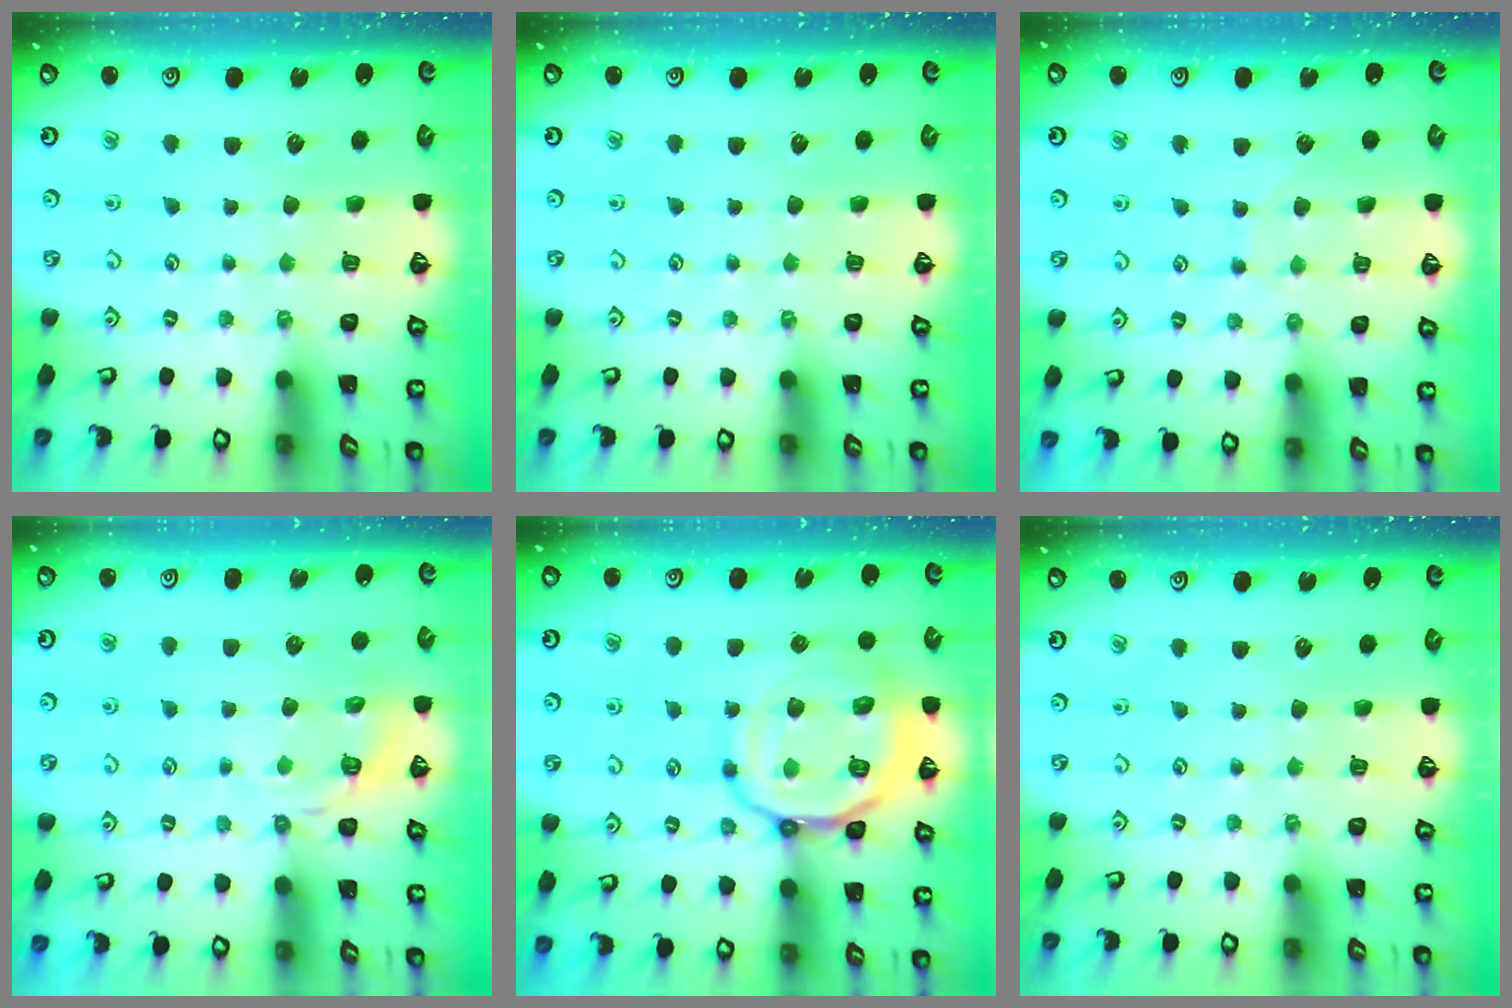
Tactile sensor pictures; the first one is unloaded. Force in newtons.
{"total": 0.0}
{"total": 6.6, "press": 6.6, "slide": 0.4}
{"total": 6.6, "press": 6.5, "slide": 0.5}
{"total": 18.1, "press": 18.0, "slide": 1.8}
{"total": 0.0}